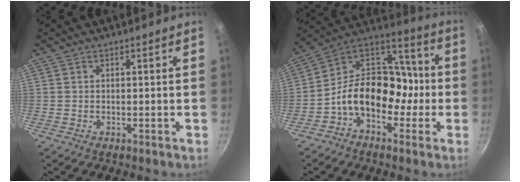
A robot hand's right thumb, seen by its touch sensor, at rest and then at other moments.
{"total": 16.4, "force": [-4.3, 11.7, 10.6], "torque": [-0.115, 0.068, -0.100]}